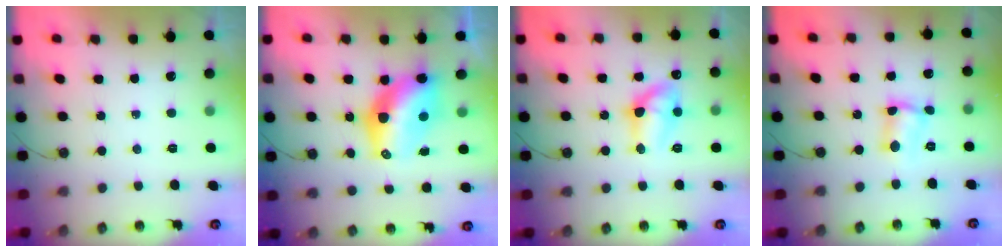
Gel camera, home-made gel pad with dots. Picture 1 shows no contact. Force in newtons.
{"total": 12.5, "press": 12.4, "slide": 0.9}
{"total": 10.9, "press": 10.9, "slide": 0.9}
{"total": 5.0, "press": 4.7, "slide": 1.6}